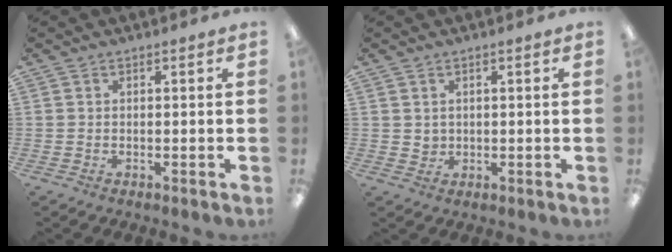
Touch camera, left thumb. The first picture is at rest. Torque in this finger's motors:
{"motor_torque": [0.06, 0.11, 0.06, -0.18, -0.01]}